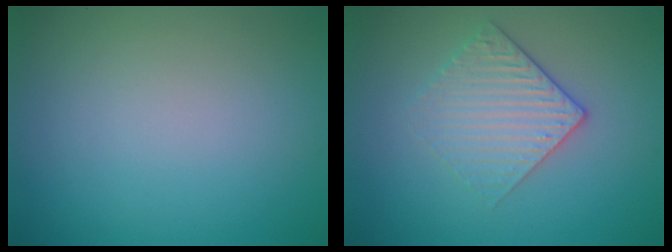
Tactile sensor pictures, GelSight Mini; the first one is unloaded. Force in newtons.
{"total": 3.0, "press": 2.6, "slide": 1.4}